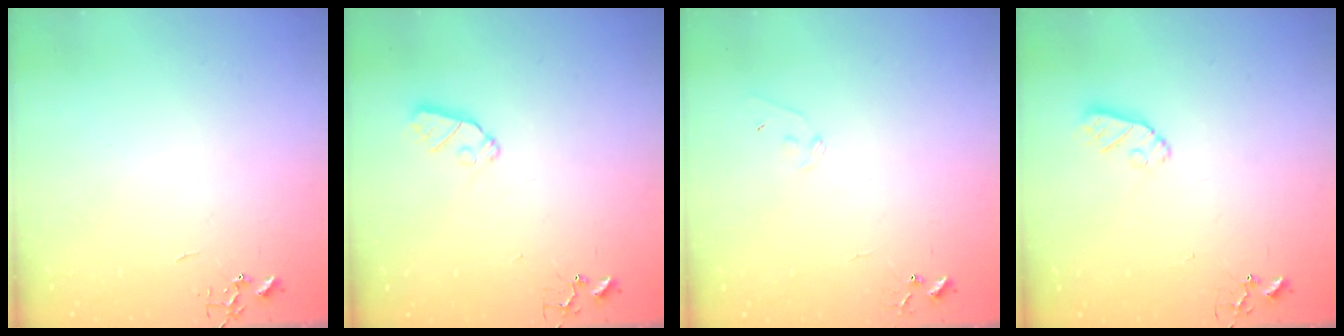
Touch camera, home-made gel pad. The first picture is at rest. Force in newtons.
{"total": 7.3, "press": 7.2, "slide": 0.5}
{"total": 6.8, "press": 6.7, "slide": 0.5}
{"total": 7.2, "press": 7.2, "slide": 0.4}